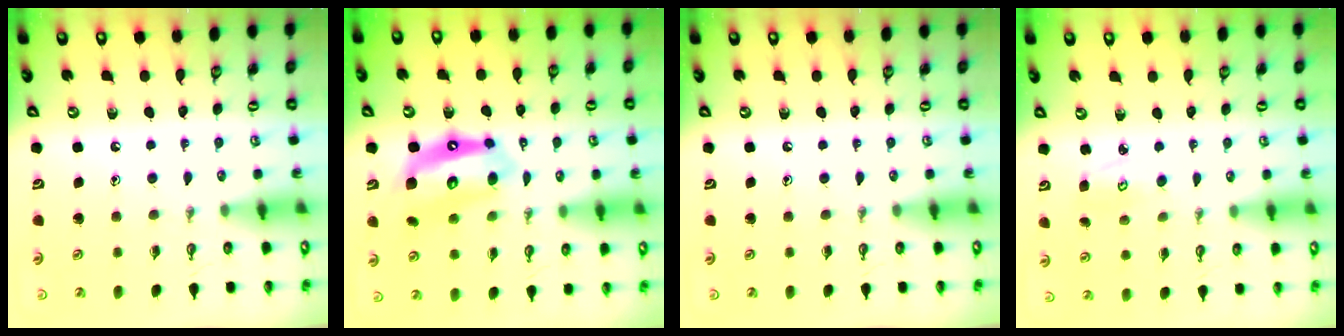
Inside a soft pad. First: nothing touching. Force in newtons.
{"total": 12.1, "press": 12.1, "slide": 1.2}
{"total": 0.0}
{"total": 3.9, "press": 3.9, "slide": 0.3}